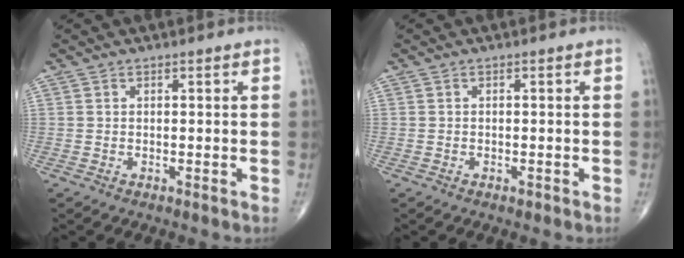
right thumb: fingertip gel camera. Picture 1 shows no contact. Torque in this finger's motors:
{"motor_torque": [-0.11, -0.03, 0.02, 0.09, -0.02]}